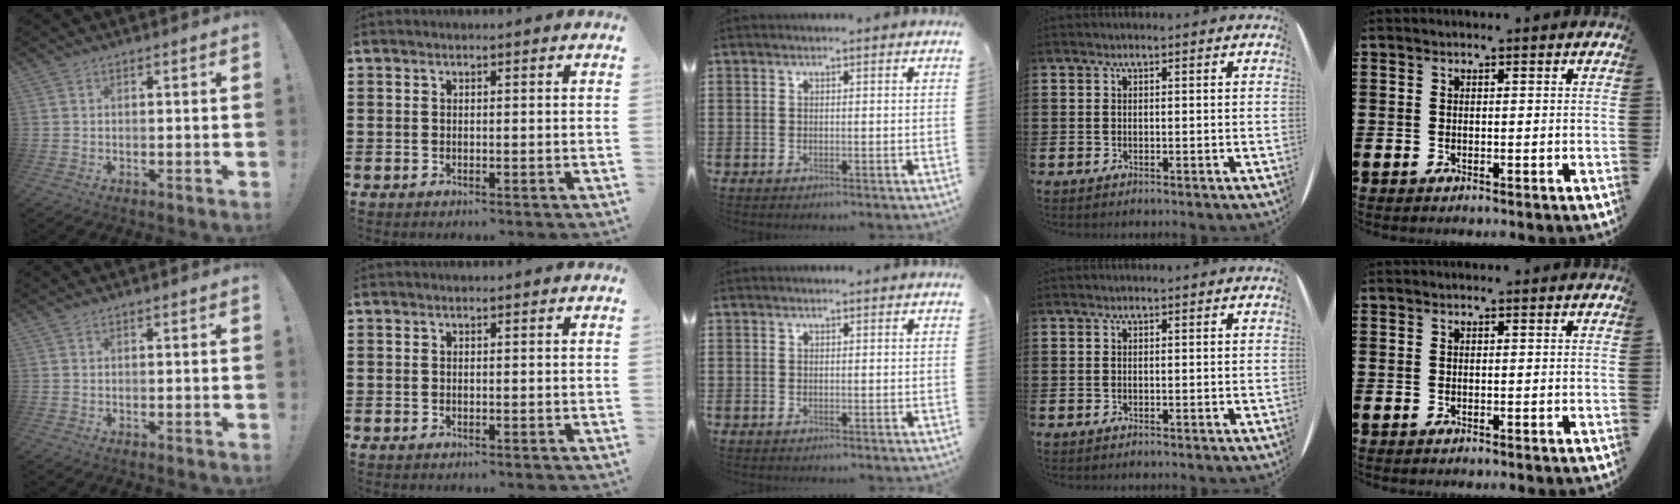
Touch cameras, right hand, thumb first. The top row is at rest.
{}